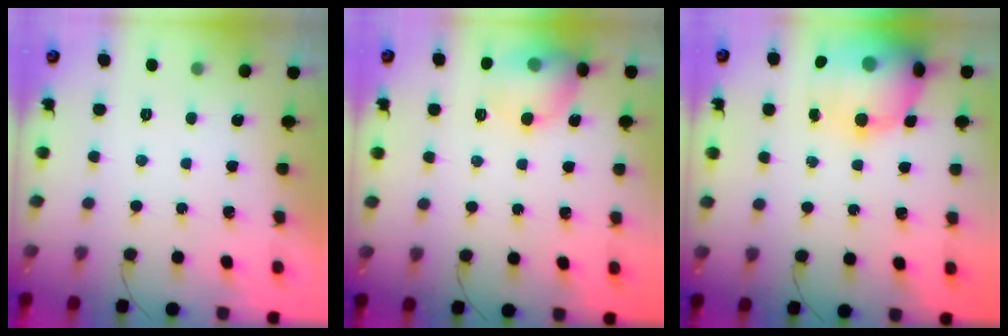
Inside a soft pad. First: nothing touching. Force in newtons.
{"total": 12.6, "press": 12.3, "slide": 2.5}
{"total": 20.2, "press": 18.3, "slide": 8.7}